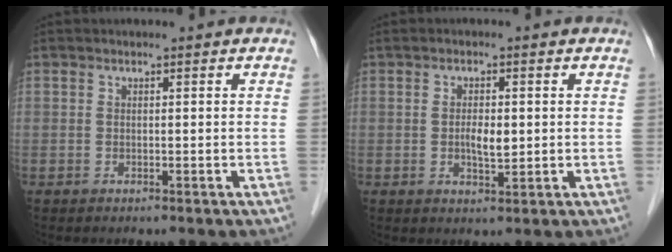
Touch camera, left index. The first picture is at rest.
{"total": 3.3, "force": [0.0, 1.1, 3.2], "torque": [-0.057, -0.002, 0.002]}